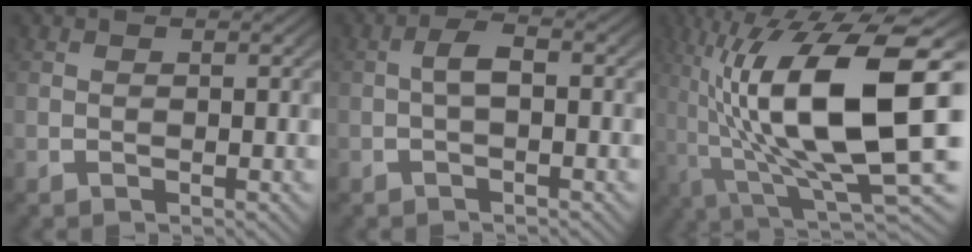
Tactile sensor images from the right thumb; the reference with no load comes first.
{"total": 2.3, "force": [-0.1, 0.9, 2.1], "torque": [-0.045, 0.005, -0.003]}
{"total": 16.7, "force": [-1.1, 7.0, 15.1], "torque": [-0.291, -0.036, 0.010]}